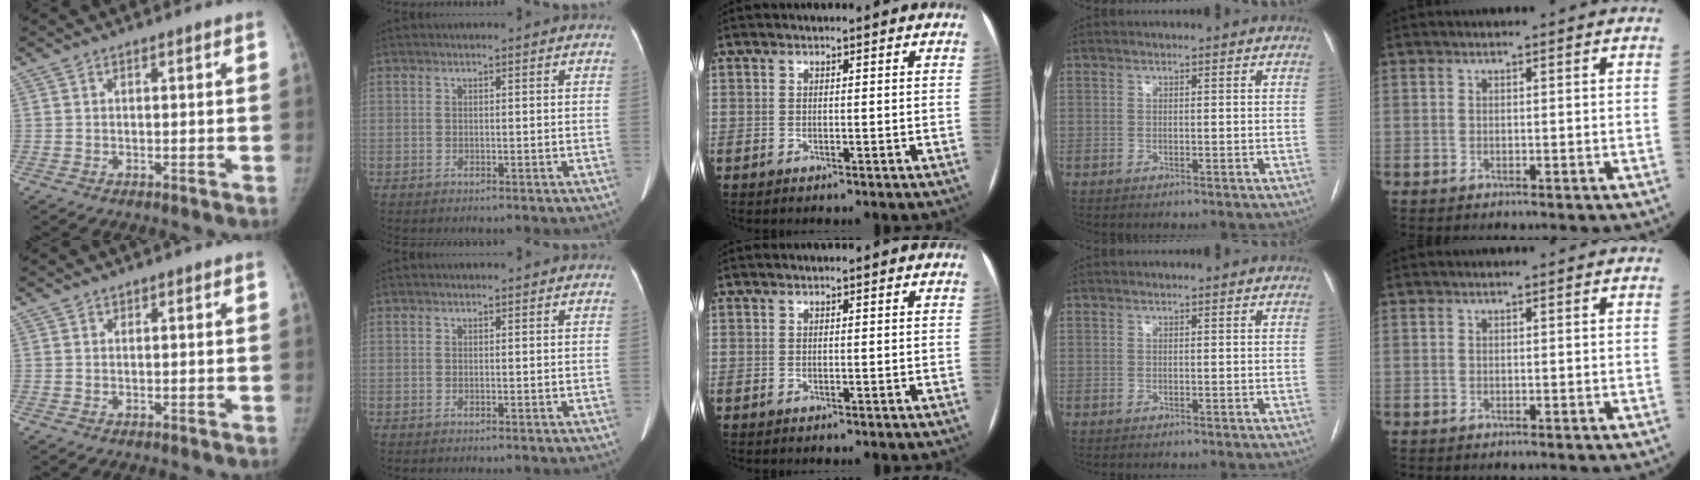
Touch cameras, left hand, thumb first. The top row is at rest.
{"index": {"total": 1.0, "force": [0.9, 0.1, 0.4], "torque": [-0.008, 0.003, 0.011]}}